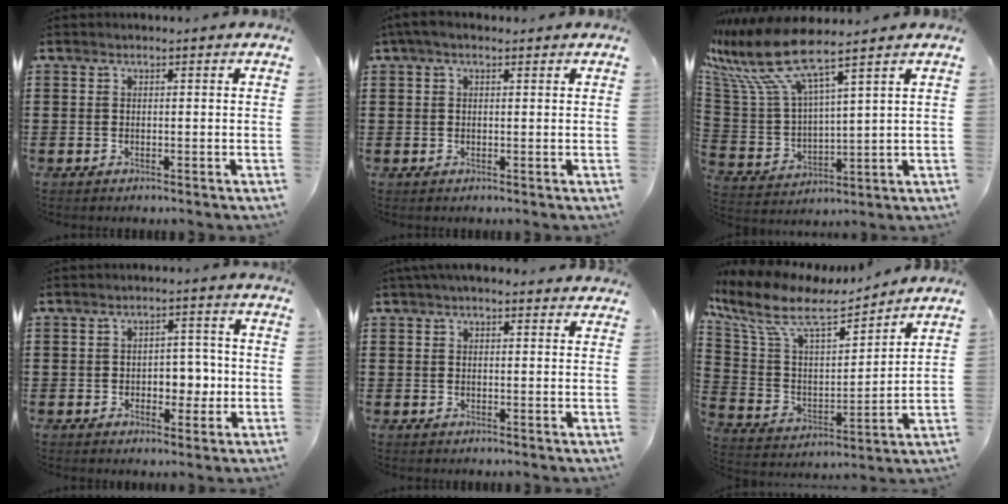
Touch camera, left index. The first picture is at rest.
{"total": 1.9, "force": [0.9, 0.7, 1.5], "torque": [-0.029, 0.006, 0.015]}
{"total": 11.0, "force": [8.6, 1.6, 6.7], "torque": [-0.184, -0.056, 0.142]}
{"total": 4.8, "force": [-0.6, 3.3, 3.4], "torque": [-0.053, 0.002, -0.018]}
{"total": 2.7, "force": [2.2, 1.2, 1.1], "torque": [-0.027, 0.005, 0.041]}
{"total": 11.2, "force": [8.4, 3.5, 6.5], "torque": [-0.165, -0.046, 0.143]}